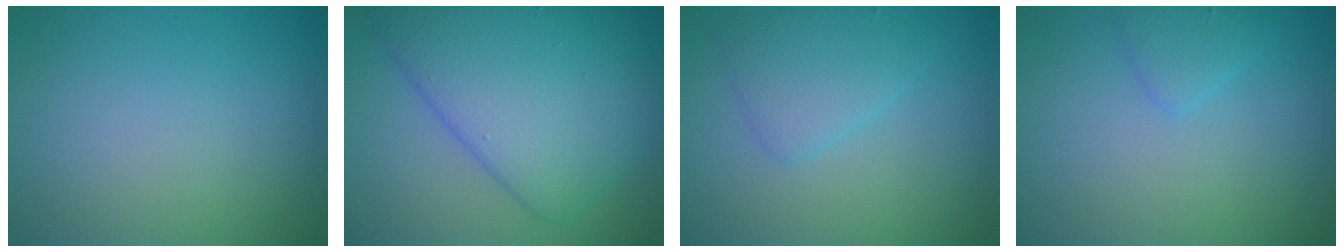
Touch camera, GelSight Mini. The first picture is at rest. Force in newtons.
{"total": 9.2, "press": 9.2, "slide": 0.3}
{"total": 2.6, "press": 2.6, "slide": 0.1}
{"total": 1.5, "press": 1.5, "slide": 0.1}